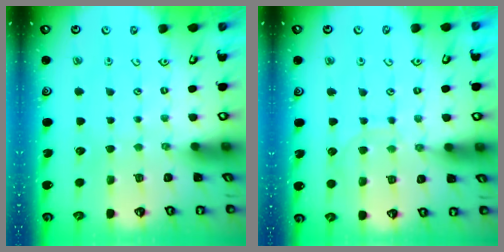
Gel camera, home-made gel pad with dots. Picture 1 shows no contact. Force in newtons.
{"total": 7.6, "press": 7.5, "slide": 0.7}